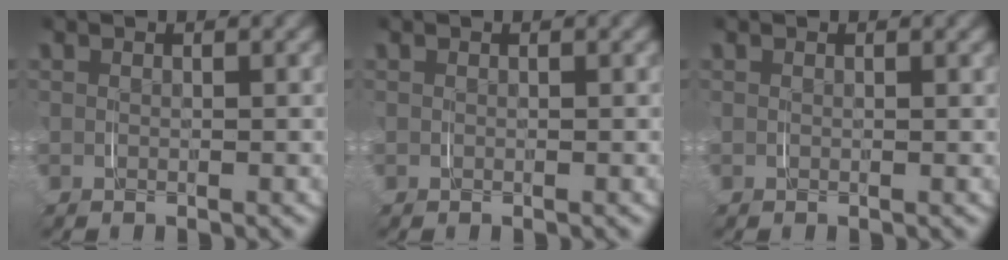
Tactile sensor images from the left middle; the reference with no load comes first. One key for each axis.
{"total": 0.0}
{"total": 0.0}